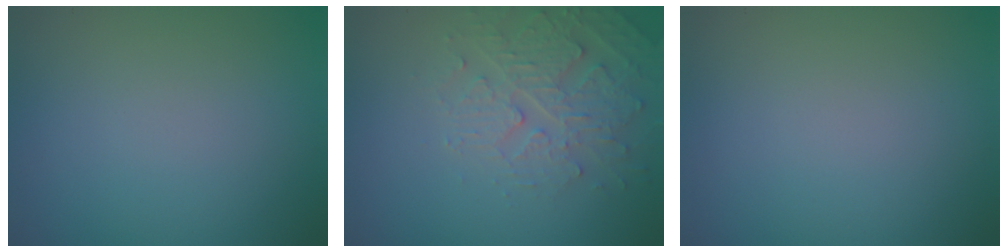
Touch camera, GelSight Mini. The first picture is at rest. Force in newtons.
{"total": 3.9, "press": 3.8, "slide": 0.7}
{"total": 0.0}